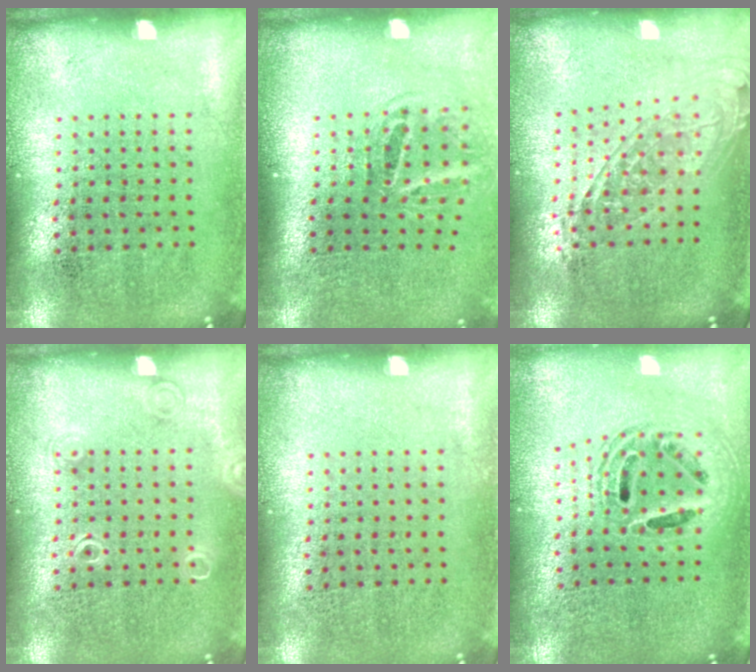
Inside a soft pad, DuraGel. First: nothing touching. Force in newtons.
{"total": 1.8, "press": 1.2, "slide": 1.3}
{"total": 1.6, "press": 1.3, "slide": 1.0}
{"total": 1.0, "press": 1.0, "slide": 0.3}
{"total": 0.0}
{"total": 1.8, "press": 1.5, "slide": 1.1}